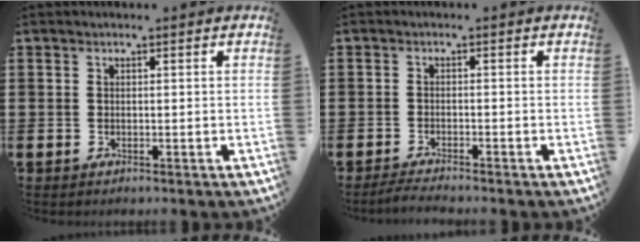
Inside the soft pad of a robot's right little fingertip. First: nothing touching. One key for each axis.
{"total": 1.5, "fx": -1.3, "fy": -0.1, "fz": 0.6, "tx": -0.010, "ty": 0.001, "tz": -0.026}